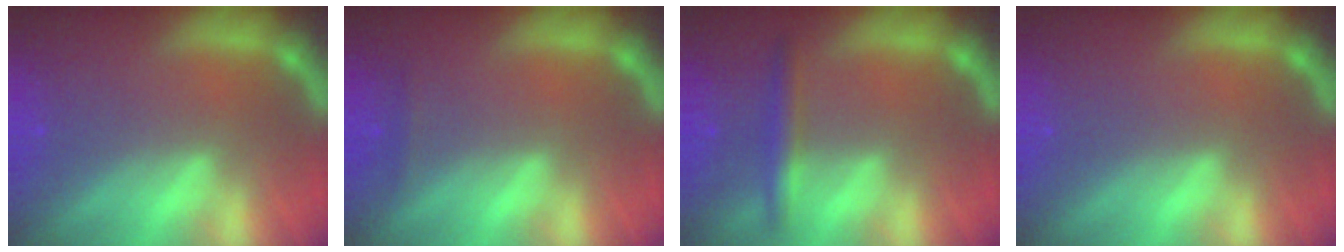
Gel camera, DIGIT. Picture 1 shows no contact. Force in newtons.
{"total": 0.9}
{"total": 3.0}
{"total": 0.0}